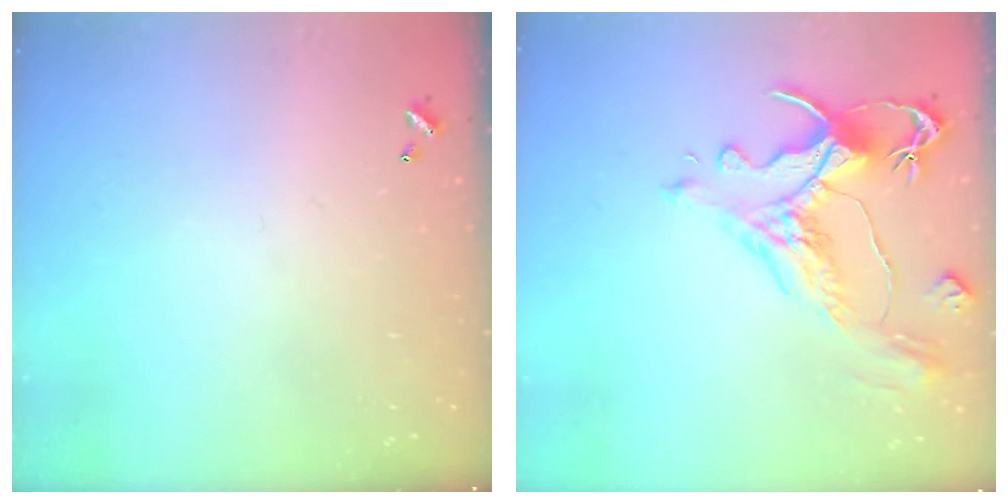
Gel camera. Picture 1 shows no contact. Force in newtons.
{"total": 1.2, "press": 0.2, "slide": 1.2}